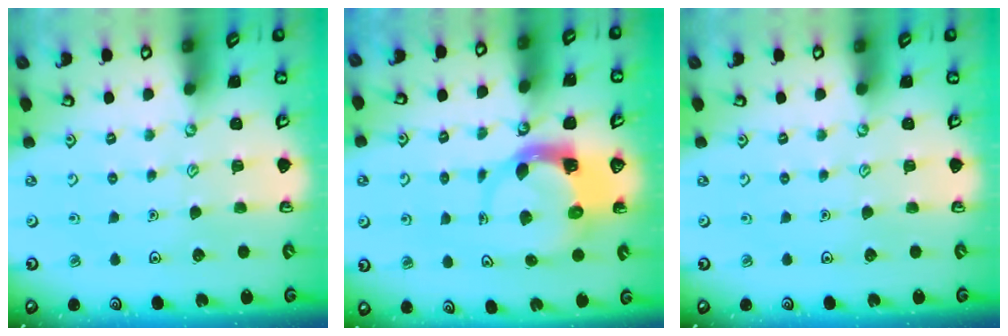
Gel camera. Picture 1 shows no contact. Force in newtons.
{"total": 5.4, "press": 5.3, "slide": 1.0}
{"total": 0.0}